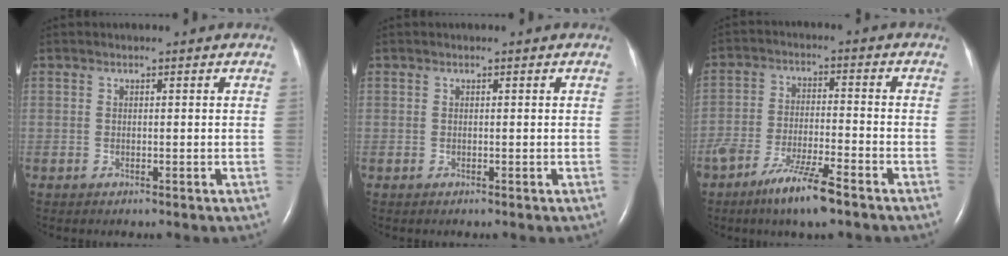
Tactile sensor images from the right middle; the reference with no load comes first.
{"total": 0.0}
{"total": 8.6, "force": [-6.0, 0.9, 6.1], "torque": [-0.120, -0.016, -0.109]}